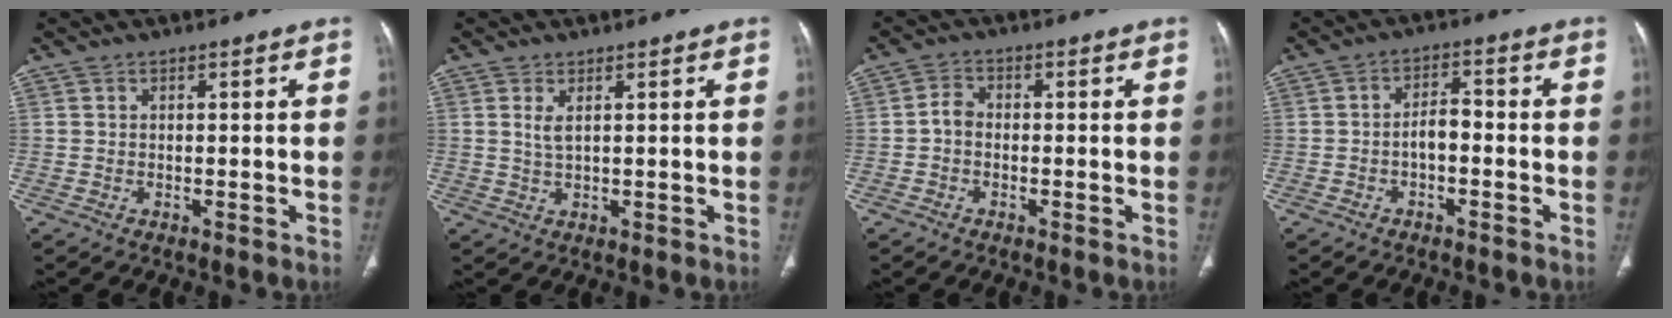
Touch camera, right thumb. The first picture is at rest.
{"total": 2.1, "force": [0.8, 0.7, 1.8], "torque": [-0.043, -0.005, 0.023]}
{"total": 2.6, "force": [-0.7, 1.9, 1.7], "torque": [-0.025, 0.011, -0.022]}
{"total": 3.6, "force": [-1.2, 1.9, 2.8], "torque": [-0.040, 0.024, -0.025]}